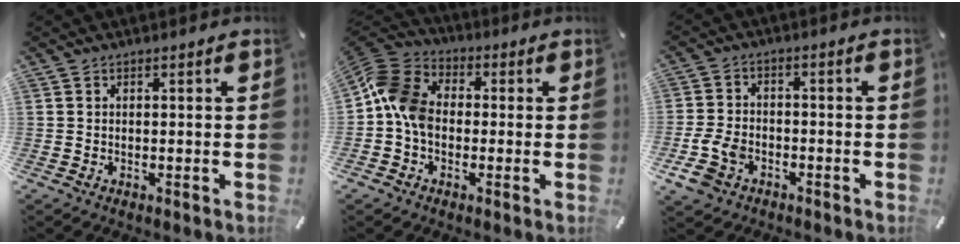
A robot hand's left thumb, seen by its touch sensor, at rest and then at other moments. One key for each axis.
{"total": 10.5, "fx": -1.3, "fy": 8.1, "fz": 6.6, "tx": -0.152, "ty": 0.025, "tz": -0.023}
{"total": 7.7, "fx": -3.6, "fy": 5.5, "fz": 4.0, "tx": -0.102, "ty": 0.010, "tz": -0.070}